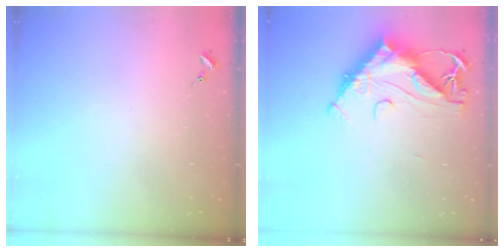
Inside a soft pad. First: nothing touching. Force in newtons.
{"total": 15.1, "press": 15.1, "slide": 1.2}